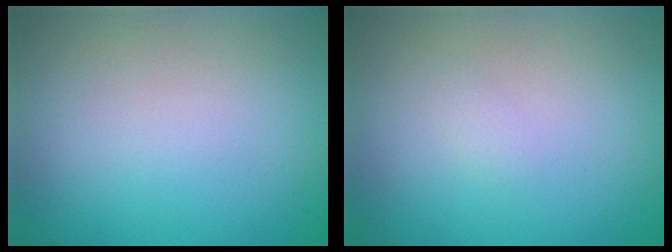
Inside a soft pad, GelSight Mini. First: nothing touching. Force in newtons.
{"total": 0.6, "press": 0.6, "slide": 0.1}